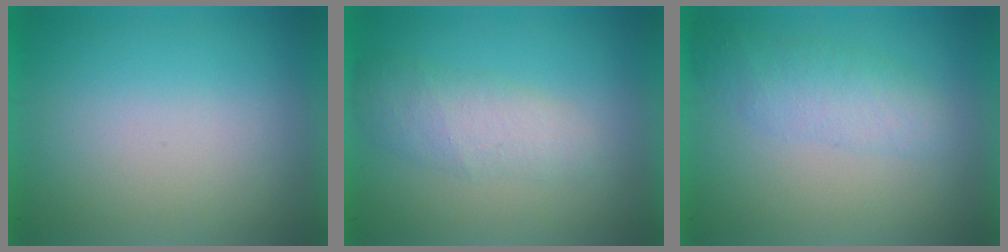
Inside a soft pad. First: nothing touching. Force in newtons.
{"total": 2.3}
{"total": 2.3}